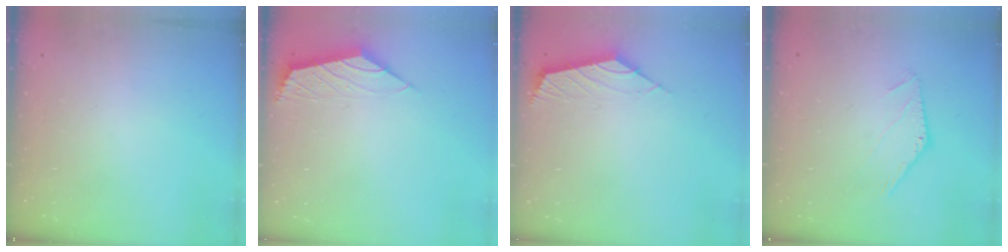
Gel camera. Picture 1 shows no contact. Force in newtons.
{"total": 2.4, "press": 2.3, "slide": 0.7}
{"total": 2.6, "press": 2.5, "slide": 0.6}
{"total": 0.0}